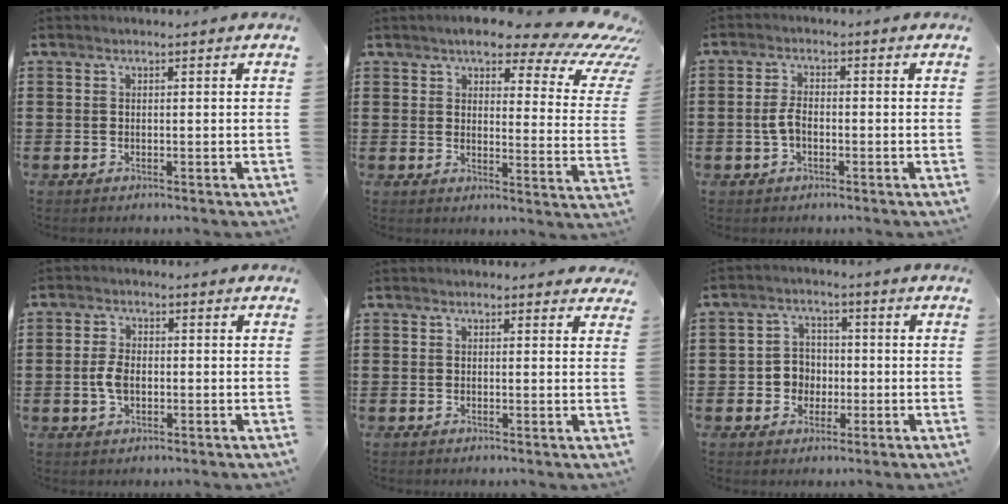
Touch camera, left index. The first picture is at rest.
{"total": 8.5, "force": [6.4, 2.3, 5.1], "torque": [-0.093, -0.038, 0.105]}
{"total": 3.5, "force": [-0.9, 1.7, 3.0], "torque": [-0.070, 0.001, -0.020]}
{"total": 3.8, "force": [-0.5, 2.1, 3.2], "torque": [-0.082, -0.003, -0.016]}
{"total": 1.0, "force": [0.7, 0.6, 0.4], "torque": [-0.002, 0.001, 0.012]}
{"total": 4.3, "force": [-1.0, 4.0, 1.4], "torque": [-0.040, 0.010, -0.022]}